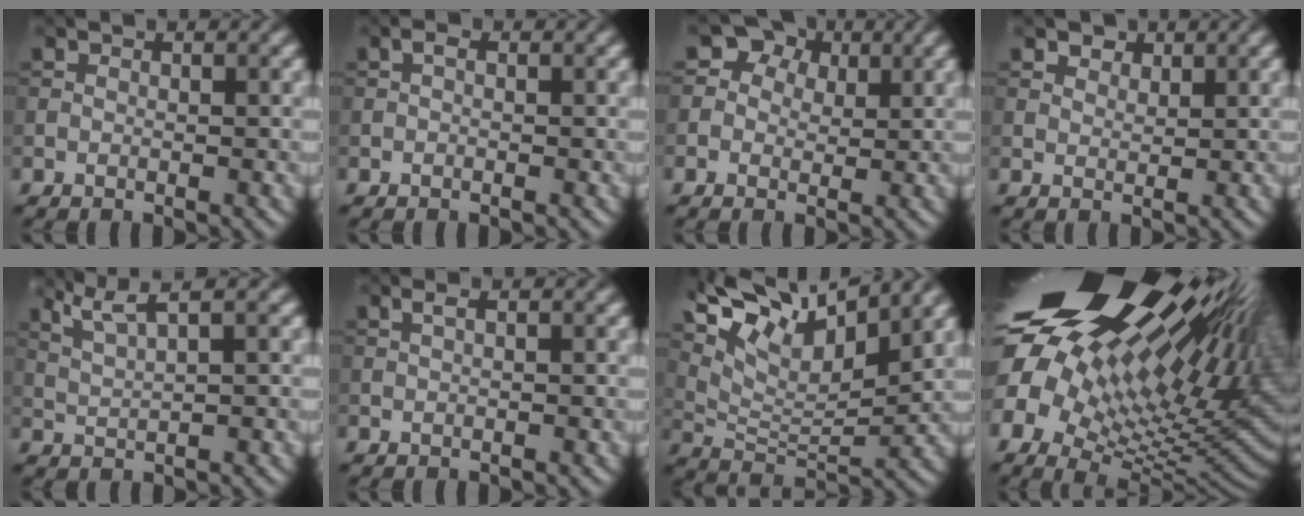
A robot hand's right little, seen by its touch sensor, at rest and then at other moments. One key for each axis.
{"total": 0.7, "fx": 0.0, "fy": 0.4, "fz": 0.6, "tx": -0.010, "ty": 0.002, "tz": -0.002}
{"total": 5.3, "fx": 2.1, "fy": 4.4, "fz": 2.2, "tx": -0.026, "ty": 0.012, "tz": 0.003}
{"total": 1.9, "fx": 1.5, "fy": 1.0, "fz": 0.6, "tx": -0.012, "ty": -0.007, "tz": 0.027}
{"total": 3.4, "fx": 2.2, "fy": 0.5, "fz": 2.5, "tx": -0.047, "ty": 0.008, "tz": 0.052}
{"total": 0.7, "fx": 0.3, "fy": 0.1, "fz": 0.6, "tx": -0.015, "ty": 0.005, "tz": 0.006}
{"total": 9.1, "fx": 6.2, "fy": 2.8, "fz": 6.0, "tx": -0.114, "ty": 0.006, "tz": 0.118}
{"total": 22.2, "fx": 9.2, "fy": 12.0, "fz": 16.2, "tx": -0.290, "ty": 0.011, "tz": 0.166}